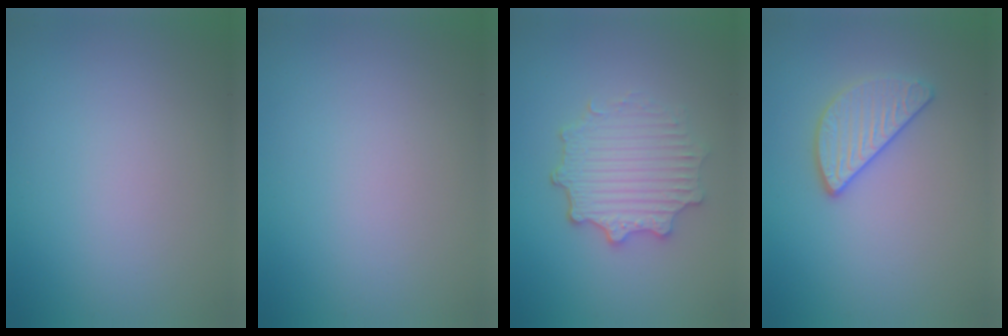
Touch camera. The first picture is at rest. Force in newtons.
{"total": 0.0}
{"total": 4.5, "press": 3.7, "slide": 2.6}
{"total": 2.8, "press": 2.6, "slide": 0.9}